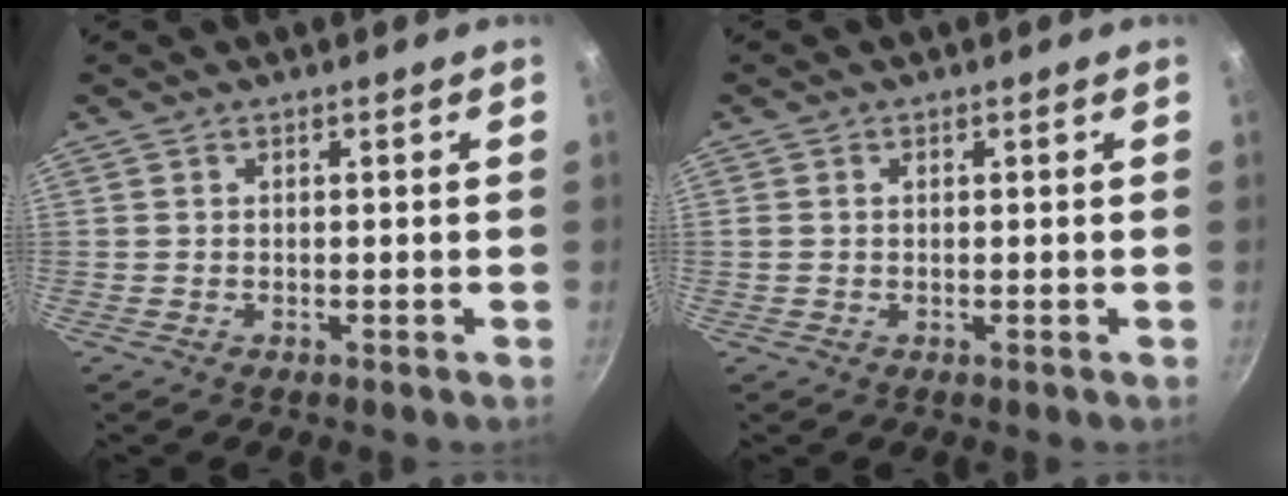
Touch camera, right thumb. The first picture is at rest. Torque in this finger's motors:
{"motor_torque": [0.06, -0.50, -0.14, -0.10, -0.02]}